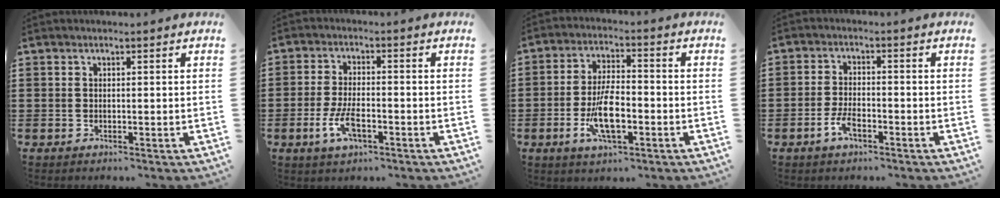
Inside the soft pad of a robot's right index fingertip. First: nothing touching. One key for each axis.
{"total": 5.7, "fx": -2.1, "fy": 2.4, "fz": 4.7, "tx": -0.104, "ty": -0.002, "tz": -0.043}
{"total": 8.8, "fx": -2.8, "fy": 3.3, "fz": 7.7, "tx": -0.157, "ty": -0.007, "tz": -0.051}
{"total": 3.9, "fx": -2.1, "fy": 1.6, "fz": 2.9, "tx": -0.070, "ty": -0.002, "tz": -0.044}